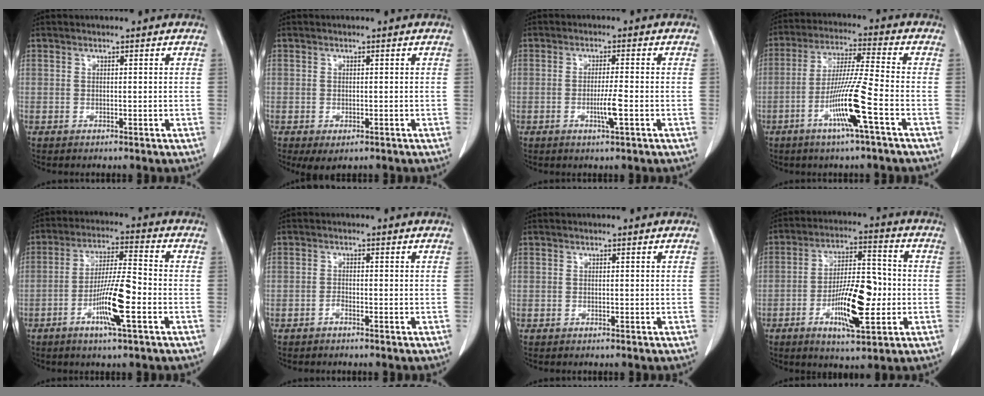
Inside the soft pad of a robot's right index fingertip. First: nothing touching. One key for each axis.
{"total": 2.5, "fx": -1.4, "fy": 1.3, "fz": 1.7, "tx": -0.024, "ty": -0.006, "tz": -0.009}
{"total": 3.6, "fx": -1.1, "fy": -0.3, "fz": 3.5, "tx": -0.065, "ty": -0.007, "tz": -0.020}
{"total": 10.9, "fx": -4.4, "fy": -1.0, "fz": 9.9, "tx": -0.195, "ty": -0.010, "tz": -0.086}
{"total": 10.0, "fx": -3.6, "fy": 0.5, "fz": 9.3, "tx": -0.174, "ty": -0.006, "tz": -0.068}
{"total": 0.8, "fx": -0.6, "fy": 0.2, "fz": 0.4, "tx": -0.005, "ty": 0.003, "tz": -0.010}
{"total": 0.0}
{"total": 12.4, "fx": -3.1, "fy": 3.5, "fz": 11.5, "tx": -0.203, "ty": 0.003, "tz": -0.050}